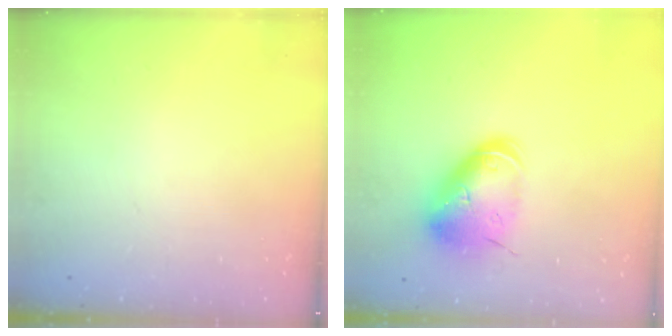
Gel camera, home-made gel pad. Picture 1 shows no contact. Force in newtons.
{"total": 14.6, "press": 14.4, "slide": 2.3}